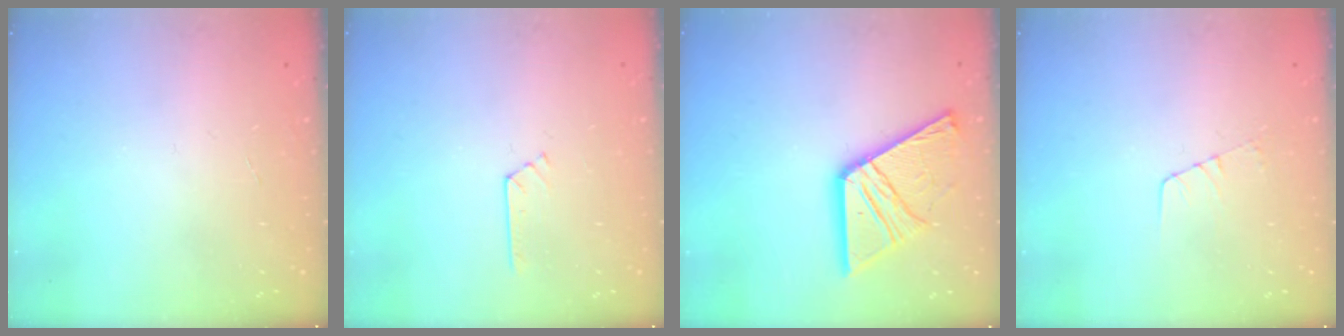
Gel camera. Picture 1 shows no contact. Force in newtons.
{"total": 2.5, "press": 2.5, "slide": 0.3}
{"total": 16.7, "press": 16.6, "slide": 1.4}
{"total": 3.7, "press": 3.7, "slide": 0.3}